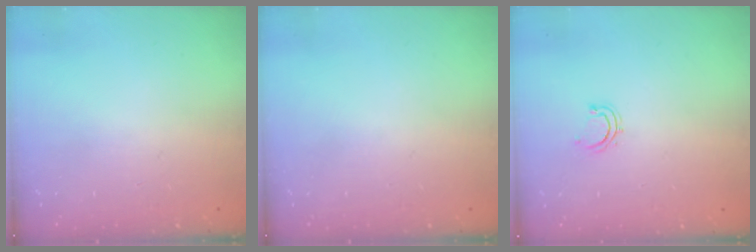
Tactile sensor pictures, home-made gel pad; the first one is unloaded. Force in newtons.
{"total": 0.0}
{"total": 4.0, "press": 3.8, "slide": 1.1}